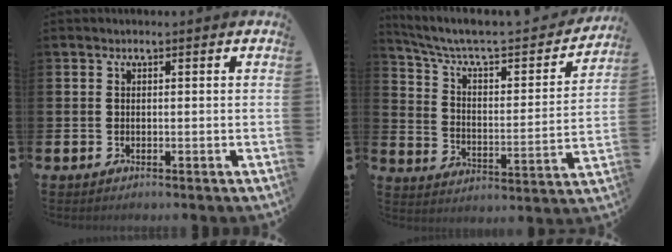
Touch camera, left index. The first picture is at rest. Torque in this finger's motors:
{"motor_torque": [0.47, -1.66, 0.70, 0.21]}